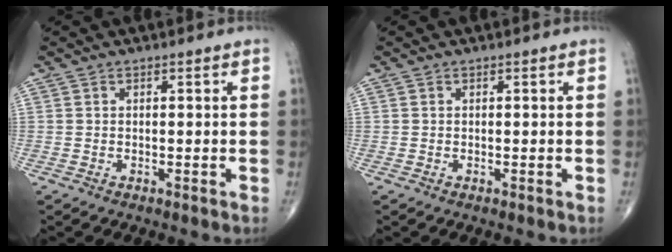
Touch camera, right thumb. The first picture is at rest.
{"total": 0.0}